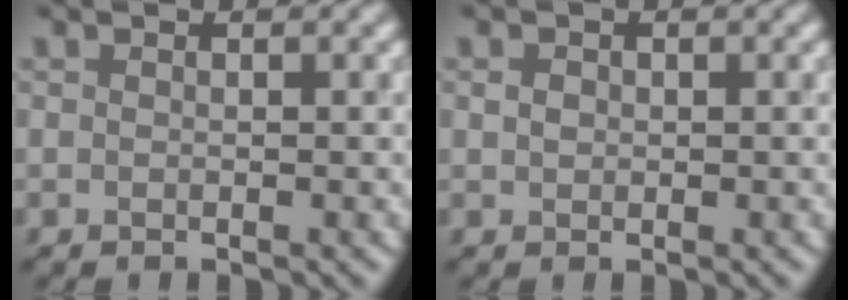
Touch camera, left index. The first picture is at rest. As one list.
[{"total": 0.7, "force": [0.1, 0.6, 0.2], "torque": [-0.002, 0.007, 0.005]}]